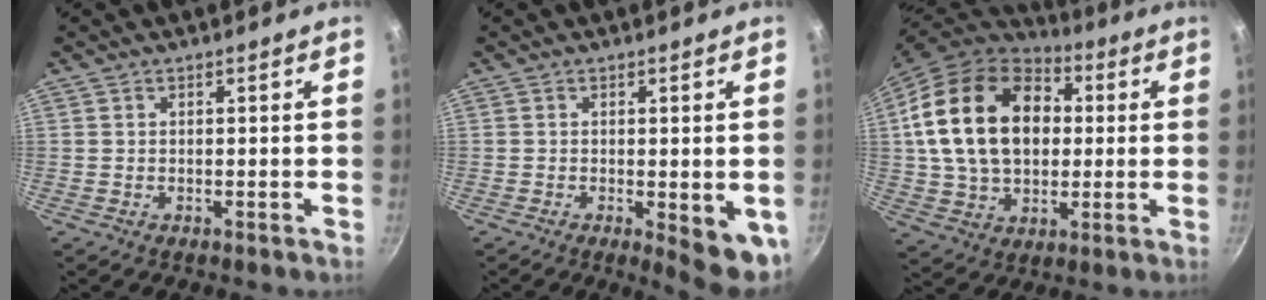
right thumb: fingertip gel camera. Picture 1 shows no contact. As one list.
[{"total": 7.9, "force": [-1.7, 2.4, 7.3], "torque": [-0.070, -0.006, -0.015]}, {"total": 23.7, "force": [4.0, 16.7, 16.4], "torque": [-0.273, 0.019, 0.069]}]